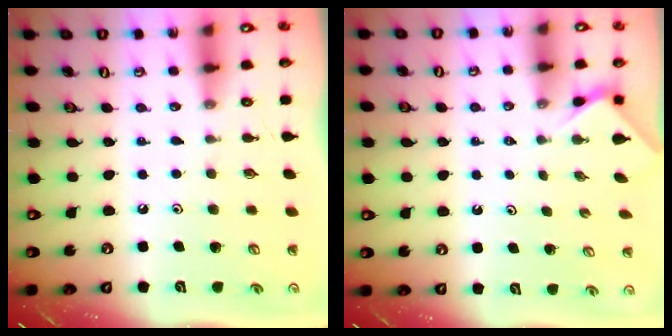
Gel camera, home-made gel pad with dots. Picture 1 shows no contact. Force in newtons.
{"total": 1.9, "press": 1.9, "slide": 0.3}